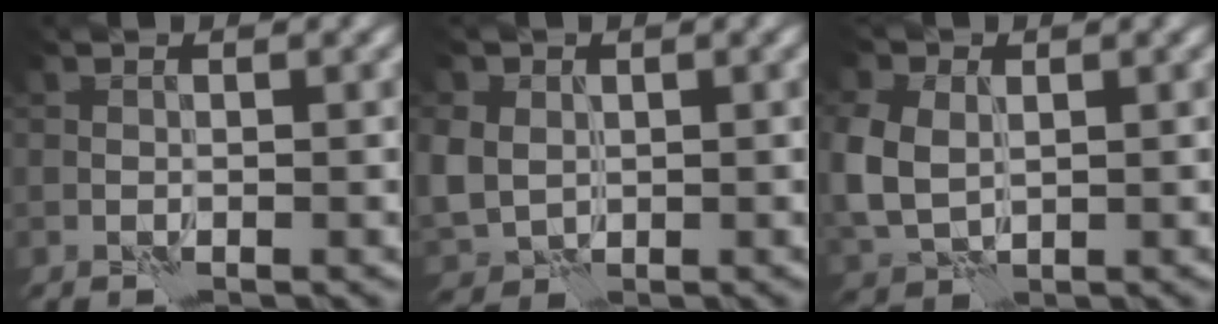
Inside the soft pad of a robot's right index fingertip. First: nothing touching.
{"total": 4.3, "force": [0.6, 3.8, 2.0], "torque": [-0.059, 0.001, 0.008]}
{"total": 5.7, "force": [0.5, 4.4, 3.7], "torque": [-0.113, -0.003, 0.018]}